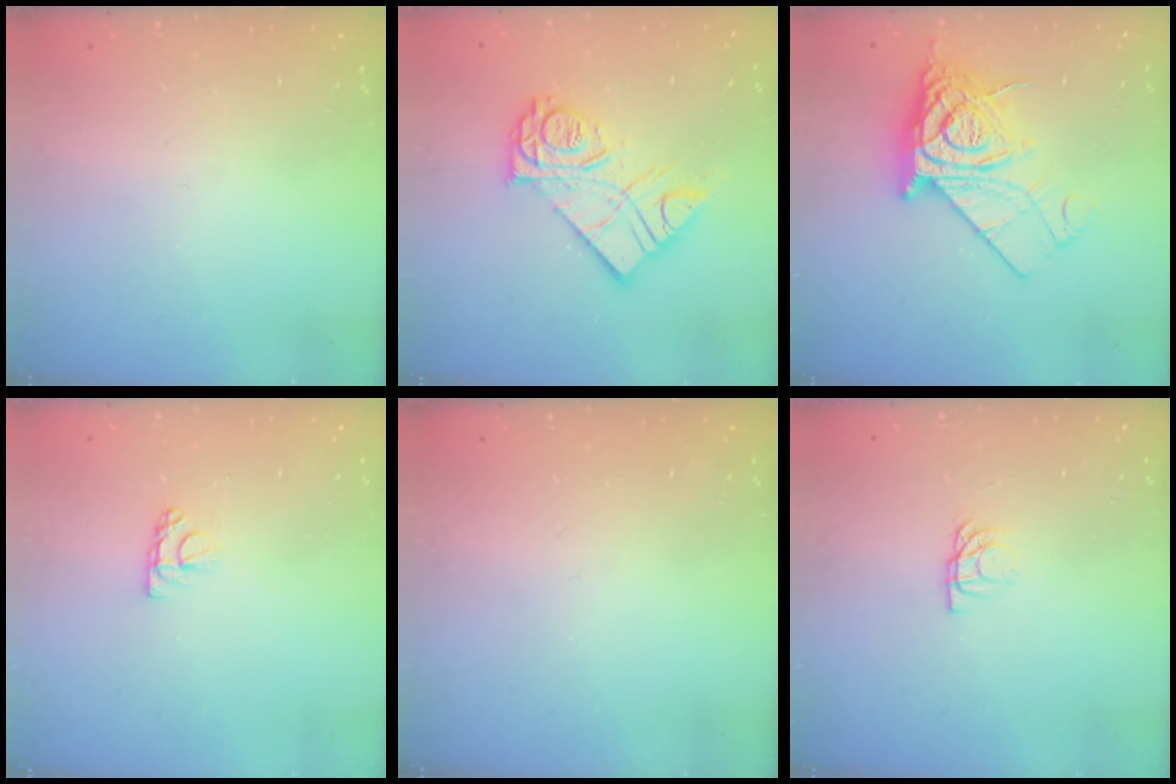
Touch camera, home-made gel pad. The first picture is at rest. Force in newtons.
{"total": 15.7, "press": 15.6, "slide": 1.2}
{"total": 12.9, "press": 12.8, "slide": 1.5}
{"total": 4.9, "press": 4.9, "slide": 0.3}
{"total": 0.0}
{"total": 4.1, "press": 4.1, "slide": 0.6}